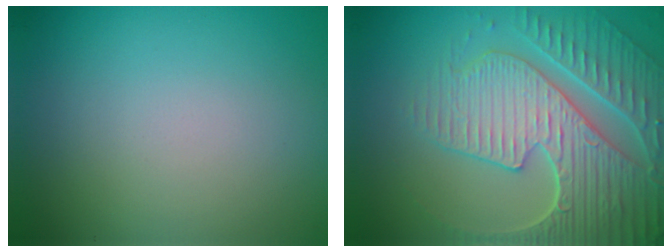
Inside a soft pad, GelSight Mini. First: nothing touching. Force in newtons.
{"total": 8.2, "press": 6.1, "slide": 5.4}